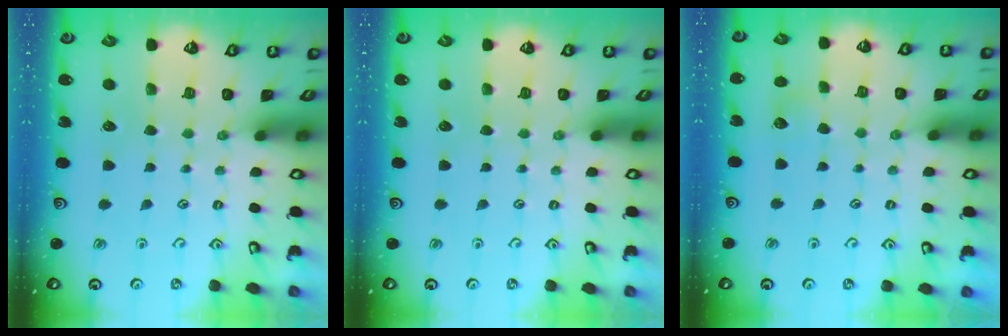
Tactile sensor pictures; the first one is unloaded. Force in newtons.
{"total": 0.0}
{"total": 5.0, "press": 5.0, "slide": 0.5}